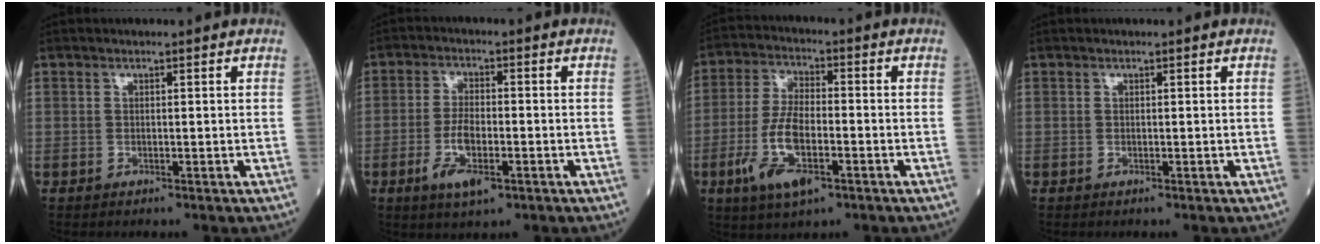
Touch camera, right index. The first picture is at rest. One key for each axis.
{"total": 6.4, "fx": -2.7, "fy": 2.0, "fz": 5.5, "tx": -0.109, "ty": -0.005, "tz": -0.046}
{"total": 9.9, "fx": -4.0, "fy": 3.2, "fz": 8.5, "tx": -0.181, "ty": -0.008, "tz": -0.073}
{"total": 0.0}